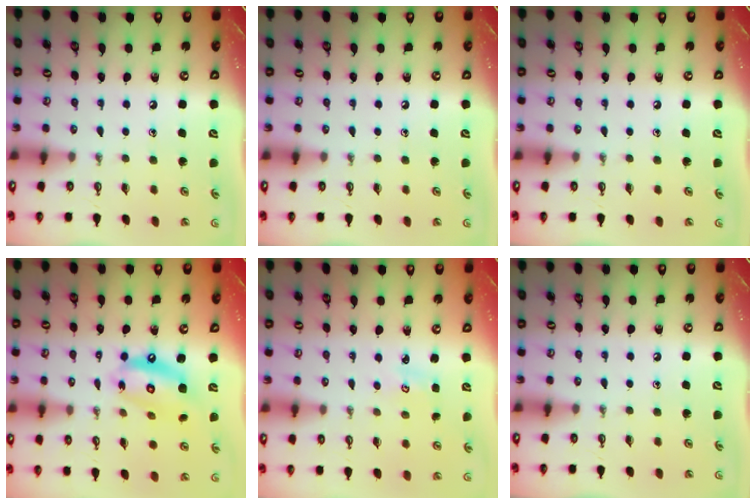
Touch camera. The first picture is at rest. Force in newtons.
{"total": 0.0}
{"total": 0.0}
{"total": 12.8, "press": 12.8, "slide": 1.2}
{"total": 2.0, "press": 2.0, "slide": 0.4}
{"total": 0.0}